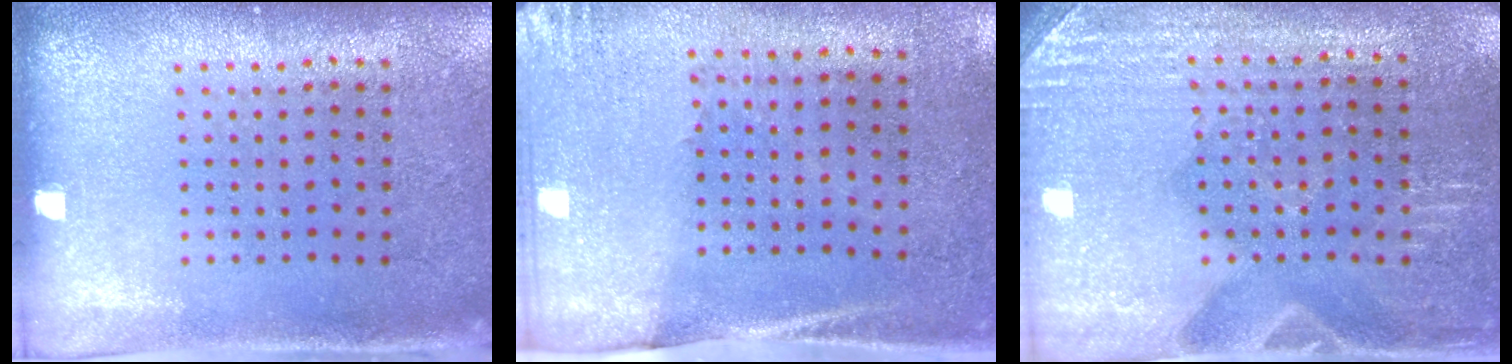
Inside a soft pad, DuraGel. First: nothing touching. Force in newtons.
{"total": 2.7, "press": 2.3, "slide": 1.4}
{"total": 2.9, "press": 2.9, "slide": 0.3}